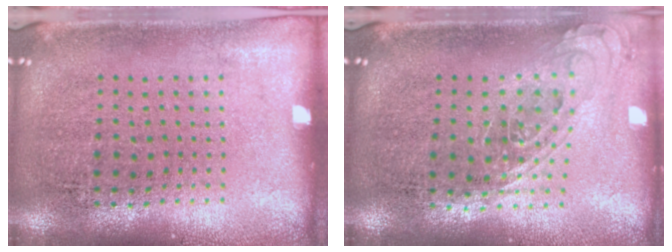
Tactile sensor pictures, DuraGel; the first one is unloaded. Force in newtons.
{"total": 0.8, "press": 0.8, "slide": 0.3}